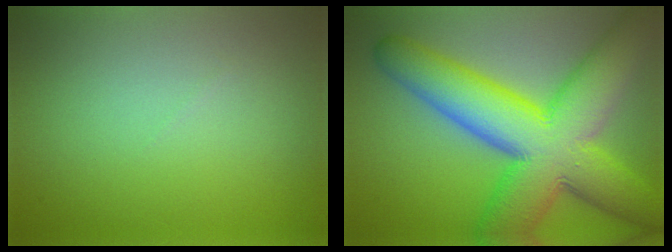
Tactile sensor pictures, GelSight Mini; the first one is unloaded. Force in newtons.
{"total": 14.5, "press": 14.5, "slide": 0.2}